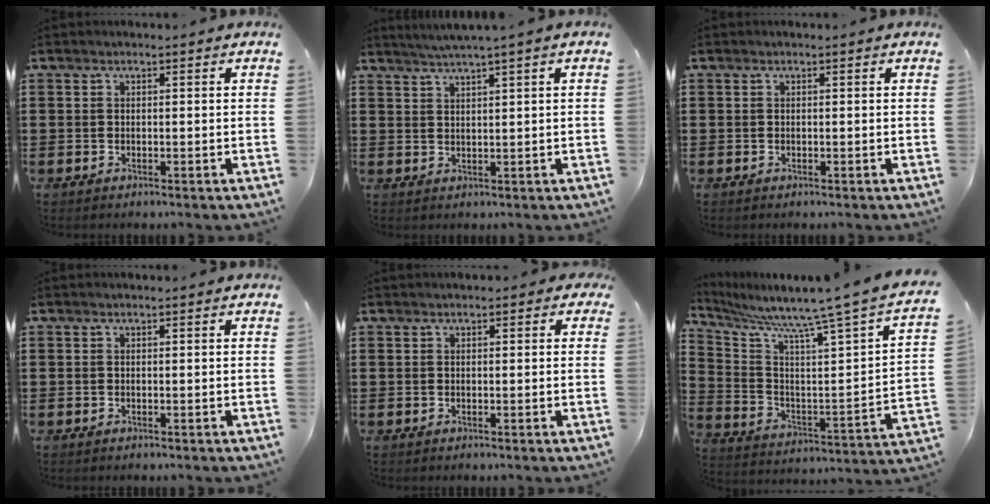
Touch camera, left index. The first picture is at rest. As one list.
[{"total": 1.8, "force": [1.3, -0.6, 1.0], "torque": [-0.020, -0.003, 0.023]}, {"total": 0.0}, {"total": 0.0}, {"total": 0.6, "force": [0.1, 0.4, 0.4], "torque": [-0.008, 0.005, 0.000]}, {"total": 7.0, "force": [6.0, -1.3, 3.4], "torque": [-0.089, -0.072, 0.083]}]